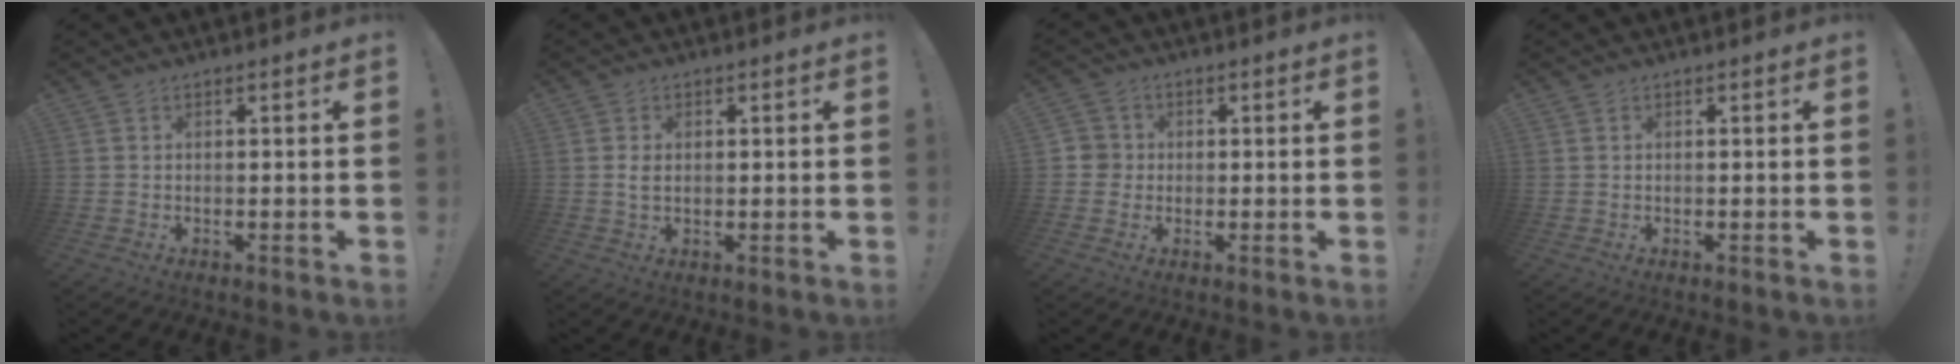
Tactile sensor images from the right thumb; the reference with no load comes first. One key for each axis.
{"total": 2.2, "fx": 0.4, "fy": 1.4, "fz": 1.7, "tx": -0.018, "ty": -0.002, "tz": 0.004}
{"total": 3.9, "fx": -0.4, "fy": 3.8, "fz": 0.8, "tx": -0.004, "ty": 0.006, "tz": -0.009}
{"total": 0.0}